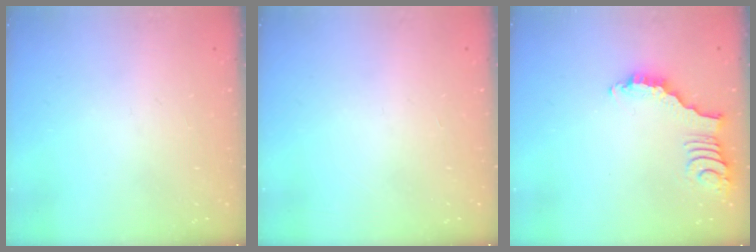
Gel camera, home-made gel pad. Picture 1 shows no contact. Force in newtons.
{"total": 1.4, "press": 1.4, "slide": 0.0}
{"total": 3.3, "press": 3.2, "slide": 0.5}